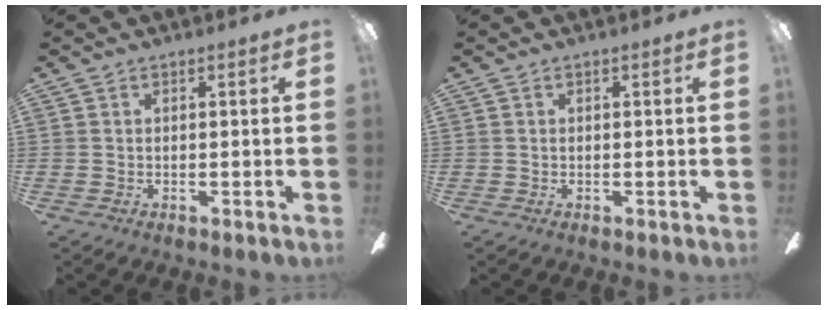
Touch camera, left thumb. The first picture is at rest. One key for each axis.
{"total": 0.0}